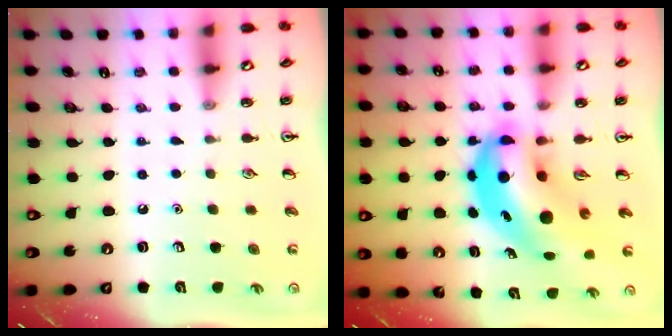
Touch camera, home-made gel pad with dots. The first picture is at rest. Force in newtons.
{"total": 12.5, "press": 12.0, "slide": 3.5}